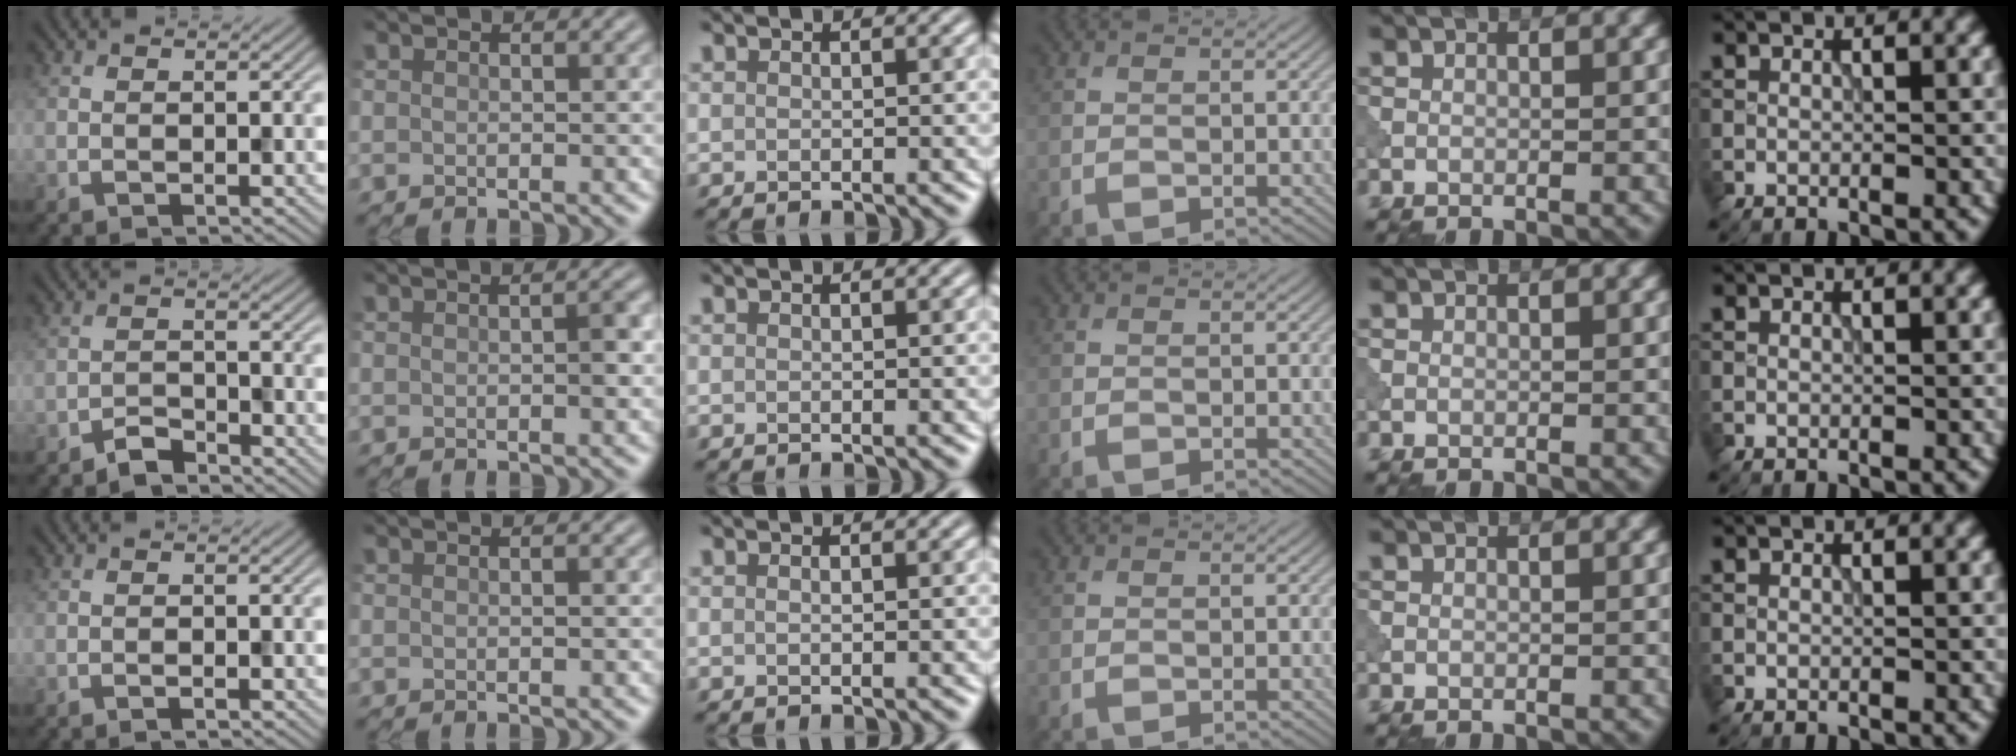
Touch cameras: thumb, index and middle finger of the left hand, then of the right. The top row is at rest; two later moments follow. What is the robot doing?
{"motion": "shake", "object": "bell"}